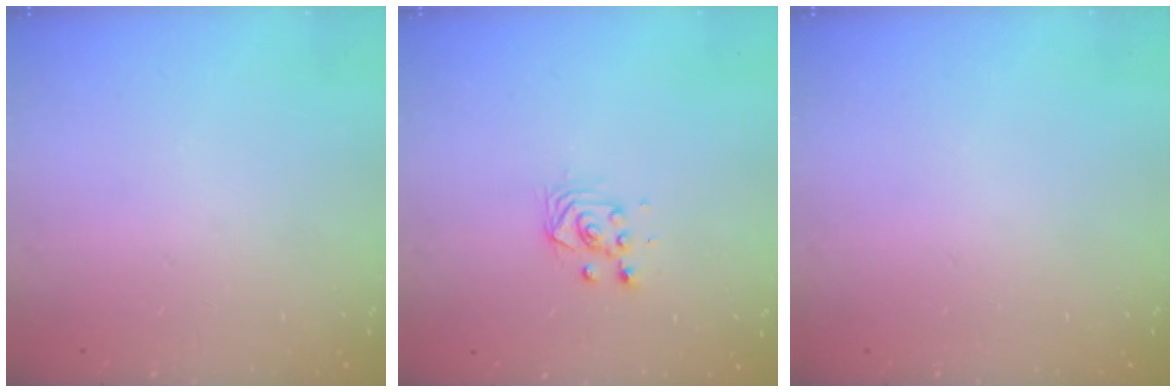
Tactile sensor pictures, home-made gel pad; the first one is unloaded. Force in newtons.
{"total": 3.7, "press": 3.4, "slide": 1.4}
{"total": 0.0}